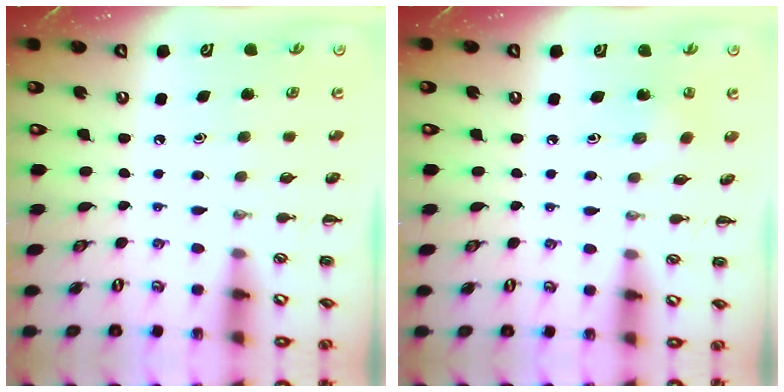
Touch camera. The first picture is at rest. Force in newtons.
{"total": 2.2, "press": 2.0, "slide": 0.7}